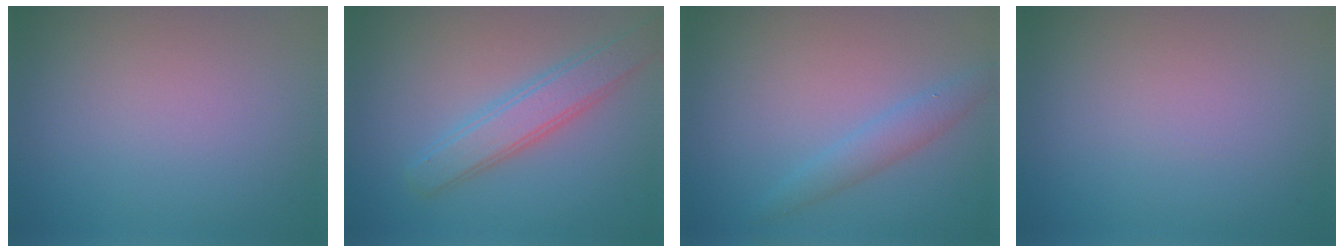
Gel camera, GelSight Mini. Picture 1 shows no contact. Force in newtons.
{"total": 3.7, "press": 3.7, "slide": 0.1}
{"total": 2.0, "press": 2.0, "slide": 0.1}
{"total": 0.0}